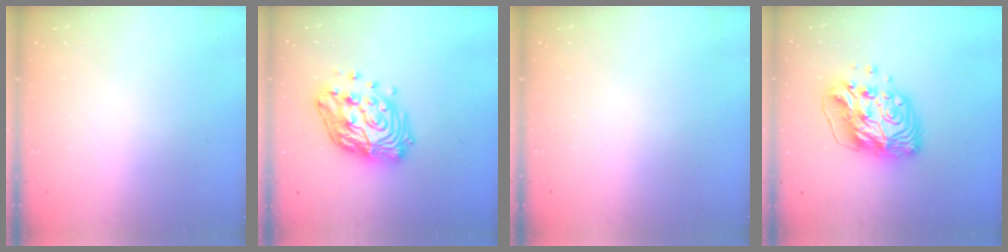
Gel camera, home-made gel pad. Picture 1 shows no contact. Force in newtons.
{"total": 17.1, "press": 17.0, "slide": 1.9}
{"total": 0.0}
{"total": 14.8, "press": 14.7, "slide": 1.7}